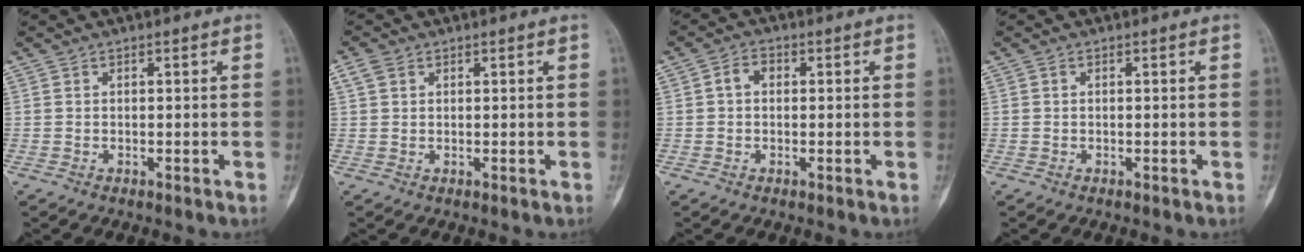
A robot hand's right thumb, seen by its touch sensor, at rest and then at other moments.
{"total": 2.3, "force": [1.1, 1.6, 1.2], "torque": [-0.025, 0.007, 0.023]}
{"total": 2.8, "force": [0.2, 2.1, 1.9], "torque": [-0.028, 0.013, 0.000]}
{"total": 0.0}